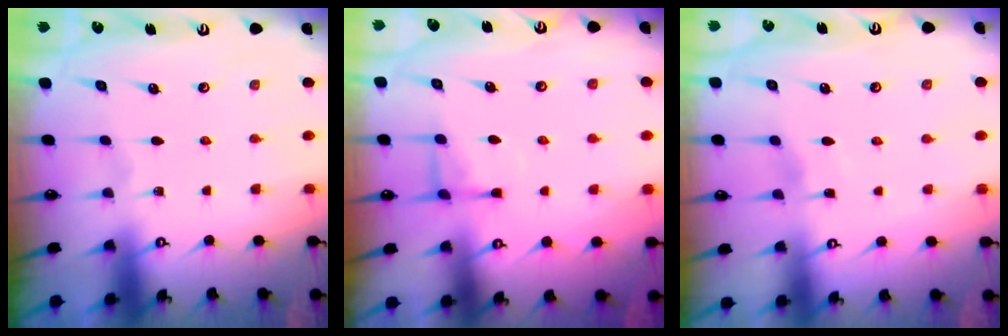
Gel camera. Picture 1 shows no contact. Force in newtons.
{"total": 5.9, "press": 5.8, "slide": 0.8}
{"total": 2.8, "press": 2.7, "slide": 0.3}